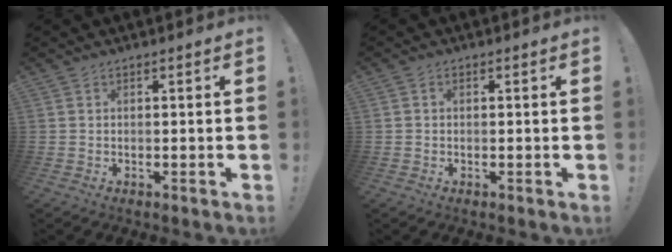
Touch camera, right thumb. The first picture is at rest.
{"total": 0.7, "force": [-0.1, 0.7, 0.3], "torque": [-0.008, 0.004, -0.001]}